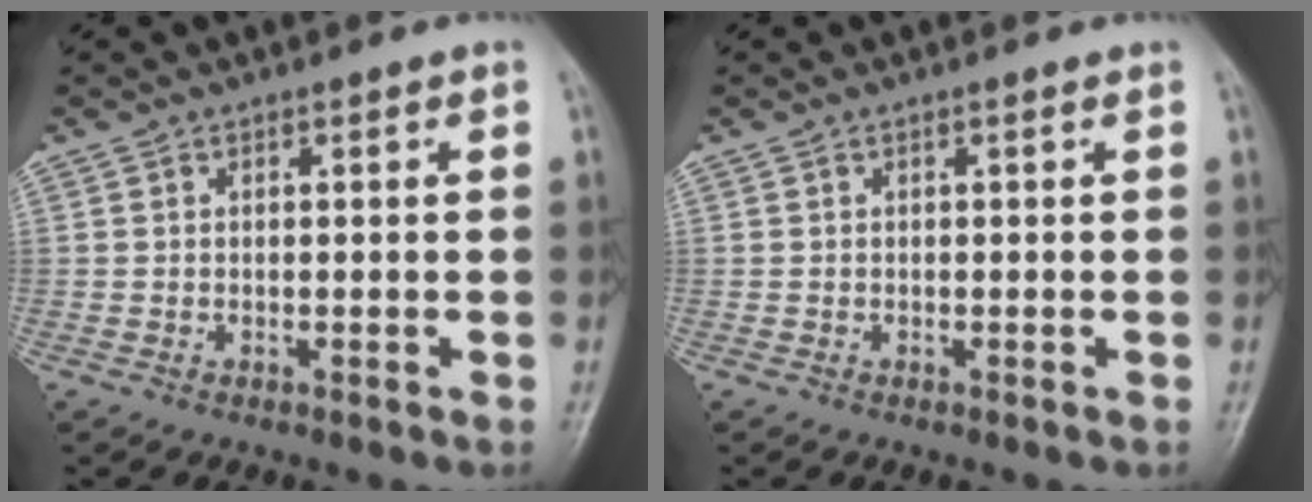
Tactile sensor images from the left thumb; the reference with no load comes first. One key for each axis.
{"total": 0.0}